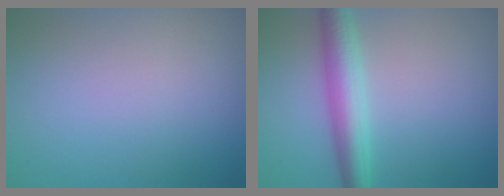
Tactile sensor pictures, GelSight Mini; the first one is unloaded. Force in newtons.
{"total": 4.7, "press": 4.7, "slide": 0.1}